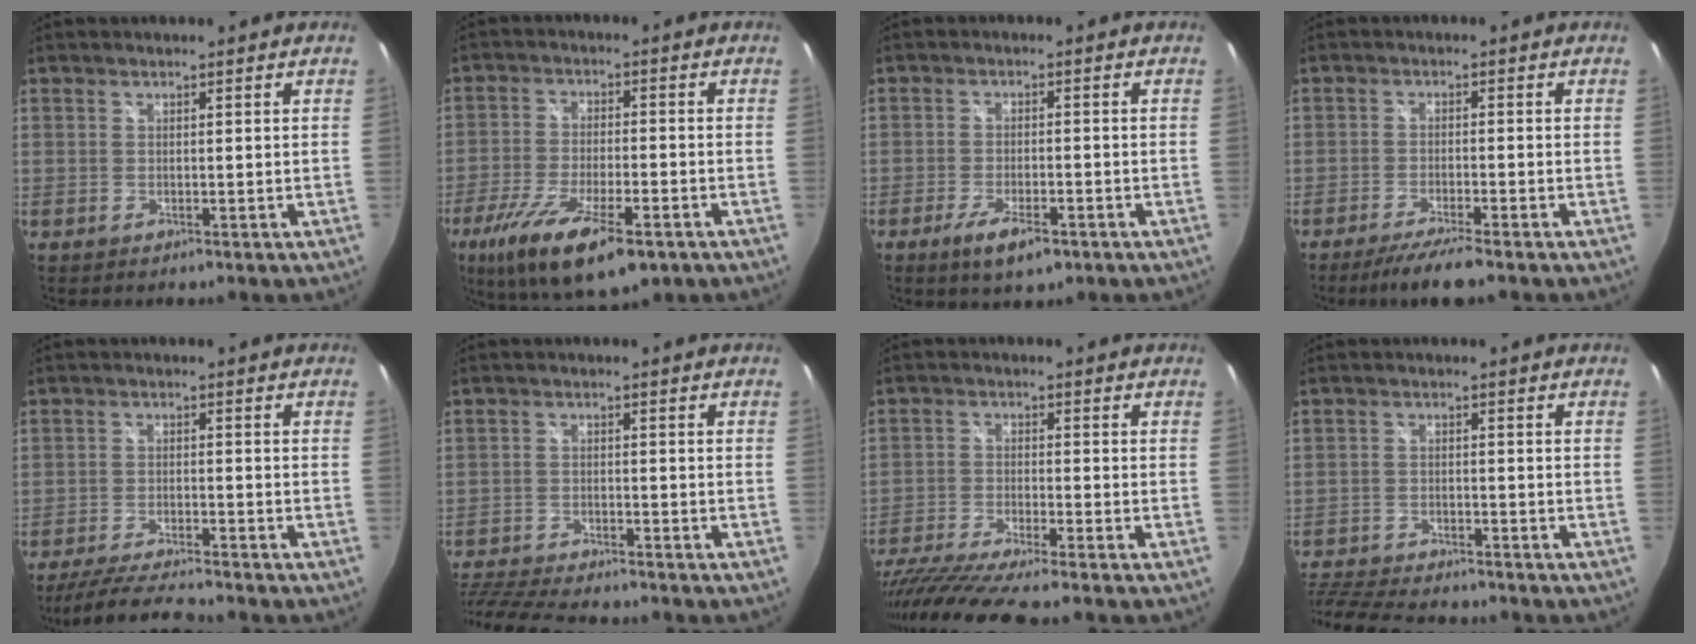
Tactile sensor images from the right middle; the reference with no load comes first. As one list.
[{"total": 16.5, "force": [-9.7, 5.1, 12.3], "torque": [-0.245, -0.052, -0.167]}, {"total": 6.3, "force": [-3.7, 2.0, 4.7], "torque": [-0.105, -0.015, -0.064]}, {"total": 6.4, "force": [-5.3, 0.0, 3.7], "torque": [-0.081, -0.013, -0.091]}, {"total": 10.1, "force": [-9.1, 0.6, 4.3], "torque": [-0.106, -0.014, -0.158]}, {"total": 13.7, "force": [-12.1, 2.9, 5.9], "torque": [-0.147, -0.027, -0.206]}, {"total": 14.4, "force": [-12.1, 0.2, 7.8], "torque": [-0.168, -0.049, -0.216]}, {"total": 14.4, "force": [-12.5, 4.0, 5.8], "torque": [-0.151, -0.021, -0.207]}]